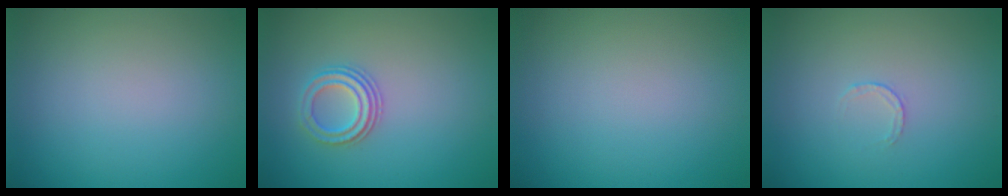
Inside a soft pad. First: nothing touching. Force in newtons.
{"total": 2.6, "press": 2.3, "slide": 1.2}
{"total": 0.0}
{"total": 0.6, "press": 0.4, "slide": 0.4}